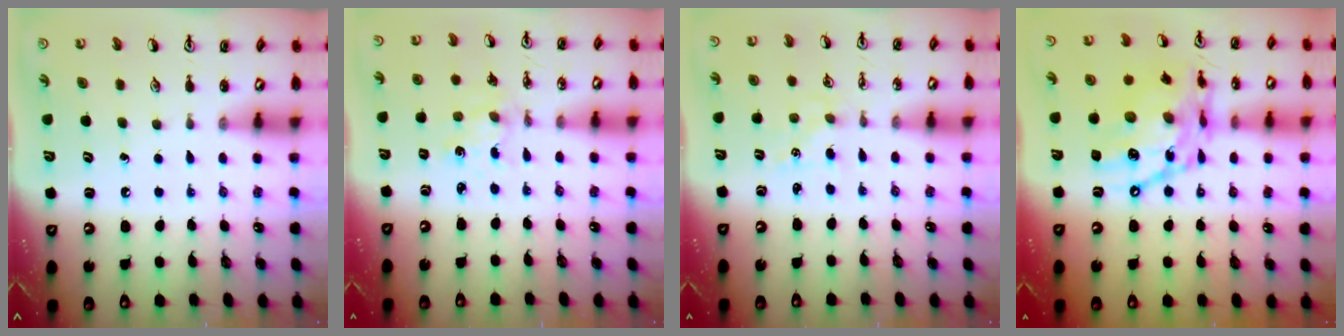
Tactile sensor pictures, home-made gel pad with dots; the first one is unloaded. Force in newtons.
{"total": 0.7, "press": 0.7, "slide": 0.1}
{"total": 1.0, "press": 0.9, "slide": 0.2}
{"total": 18.2, "press": 18.1, "slide": 1.4}